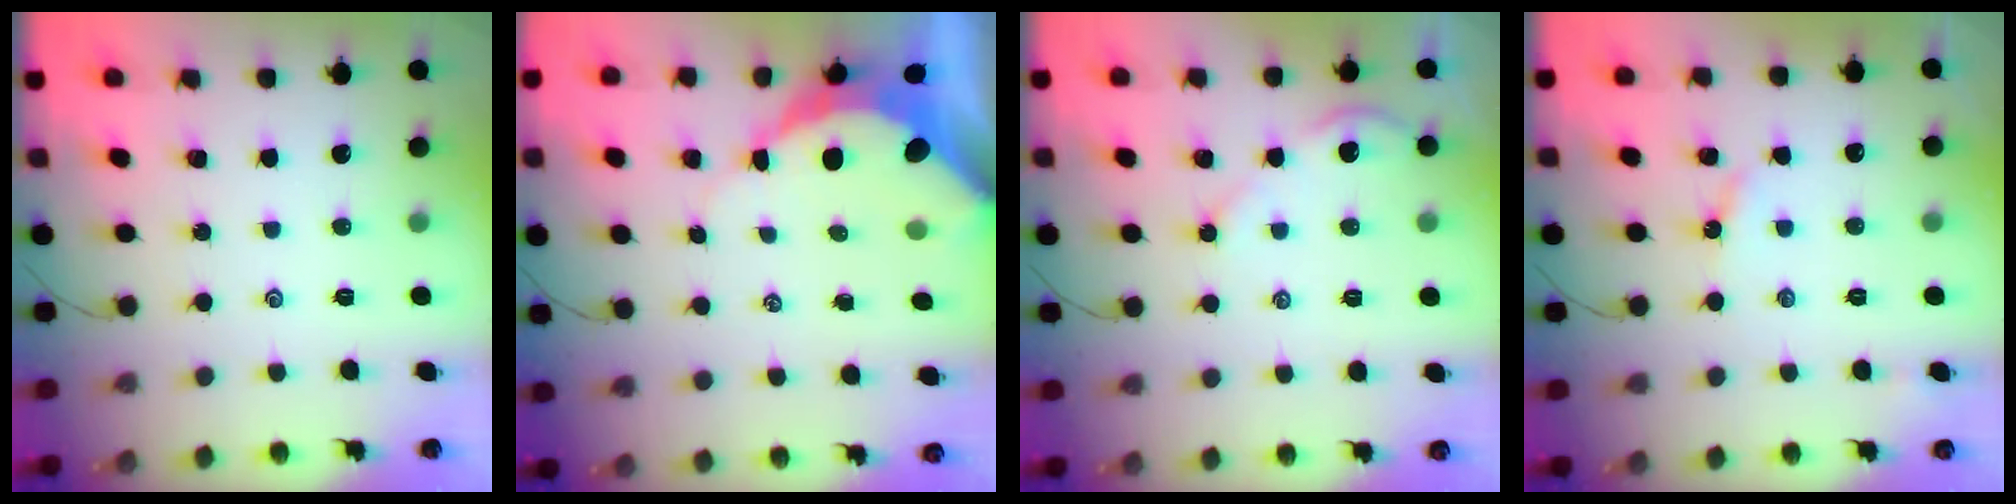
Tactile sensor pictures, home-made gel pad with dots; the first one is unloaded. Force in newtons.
{"total": 9.7, "press": 9.6, "slide": 1.1}
{"total": 4.0, "press": 4.0, "slide": 0.4}
{"total": 2.8, "press": 2.8, "slide": 0.5}